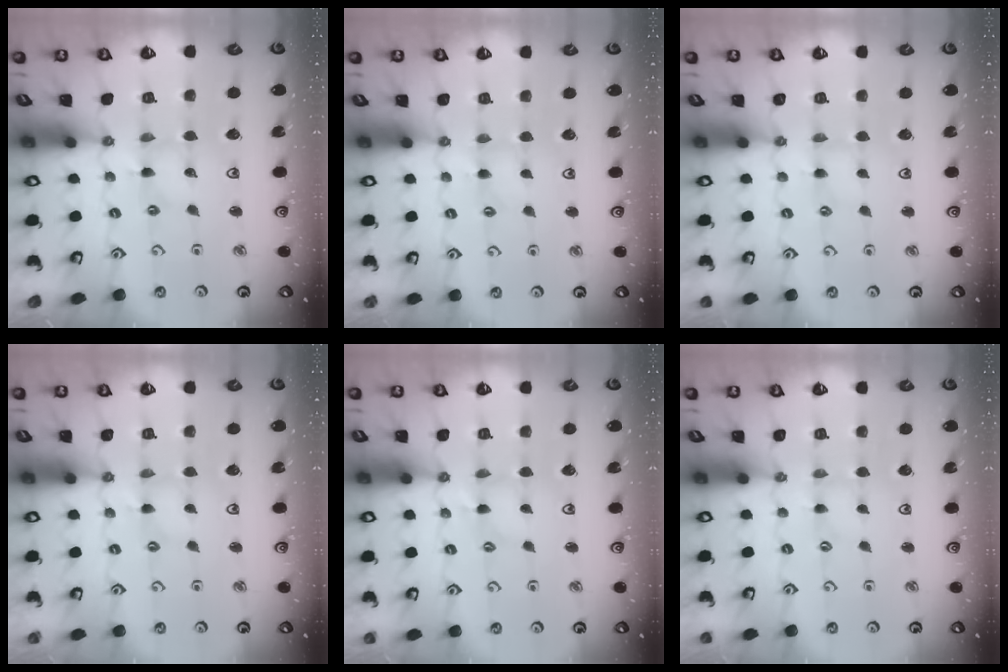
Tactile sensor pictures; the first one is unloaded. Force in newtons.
{"total": 2.7, "press": 2.6, "slide": 0.4}
{"total": 2.5, "press": 2.4, "slide": 0.4}
{"total": 0.0}
{"total": 3.0, "press": 3.0, "slide": 0.4}
{"total": 0.0}